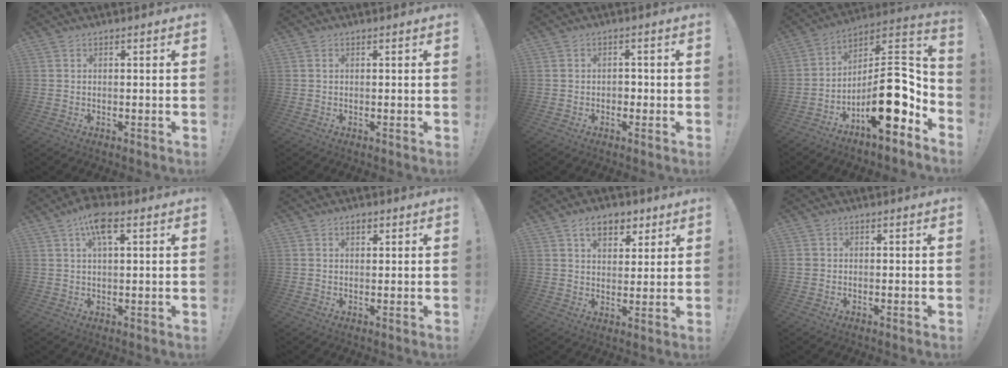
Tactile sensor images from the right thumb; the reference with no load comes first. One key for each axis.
{"total": 0.0}
{"total": 1.9, "fx": -0.6, "fy": 1.6, "fz": 0.8, "tx": -0.013, "ty": 0.004, "tz": -0.012}
{"total": 18.4, "fx": -5.7, "fy": 7.1, "fz": 16.0, "tx": -0.240, "ty": 0.022, "tz": -0.087}
{"total": 7.5, "fx": 3.4, "fy": 2.9, "fz": 6.0, "tx": -0.102, "ty": -0.003, "tz": 0.058}
{"total": 1.9, "fx": 1.0, "fy": 1.1, "fz": 1.1, "tx": -0.014, "ty": -0.001, "tz": 0.015}
{"total": 8.8, "fx": 4.8, "fy": 5.5, "fz": 4.8, "tx": -0.067, "ty": -0.011, "tz": 0.088}
{"total": 1.0, "fx": -0.1, "fy": 1.0, "fz": 0.2, "tx": -0.003, "ty": 0.002, "tz": -0.002}